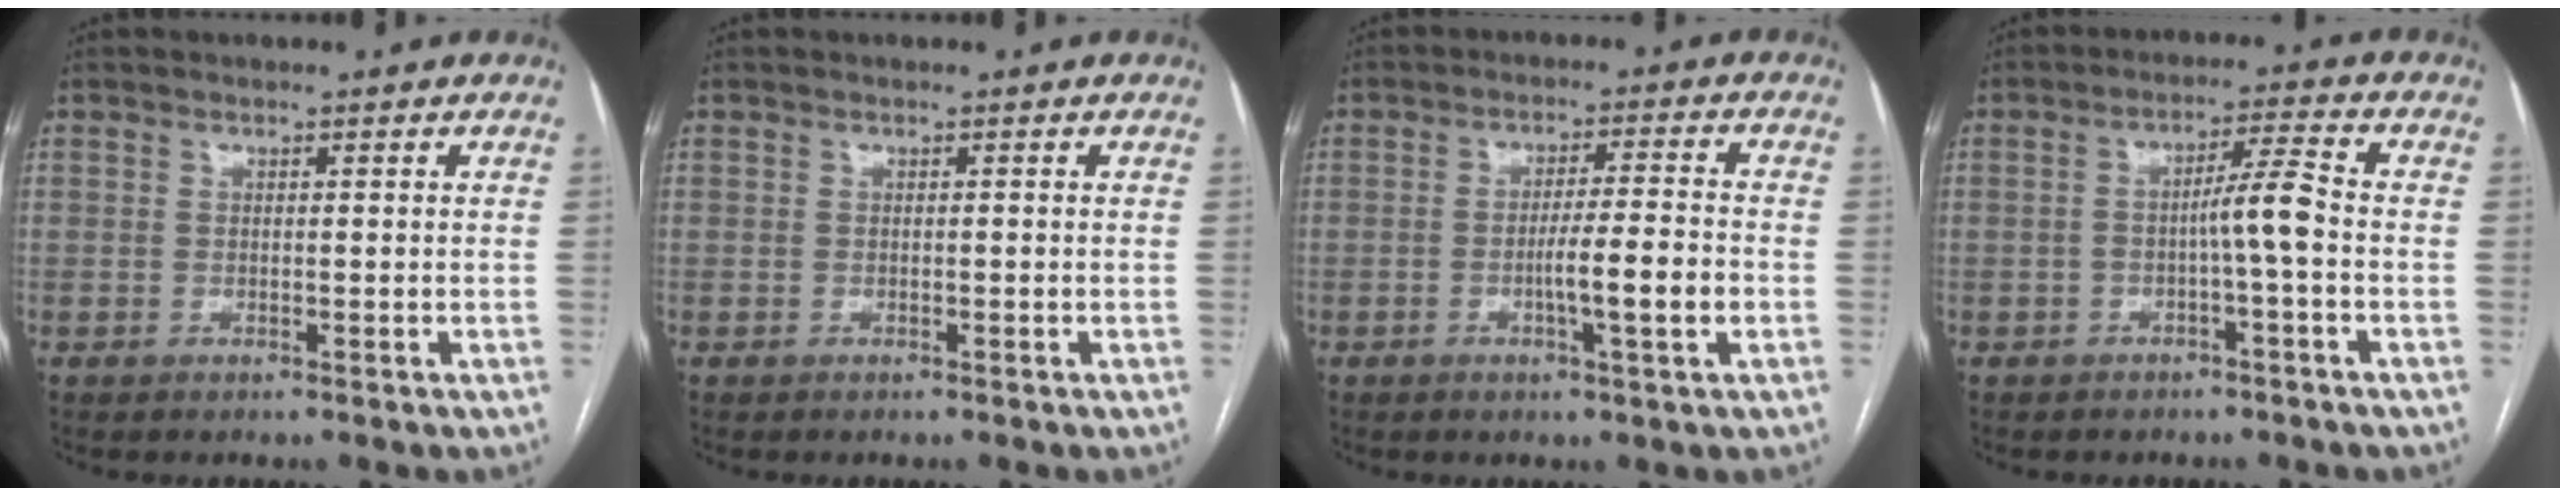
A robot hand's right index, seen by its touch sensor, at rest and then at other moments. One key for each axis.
{"total": 0.0}
{"total": 6.9, "fx": -1.9, "fy": -0.1, "fz": 6.6, "tx": -0.105, "ty": 0.000, "tz": -0.031}
{"total": 5.0, "fx": -1.1, "fy": -0.3, "fz": 4.8, "tx": -0.077, "ty": 0.014, "tz": -0.018}